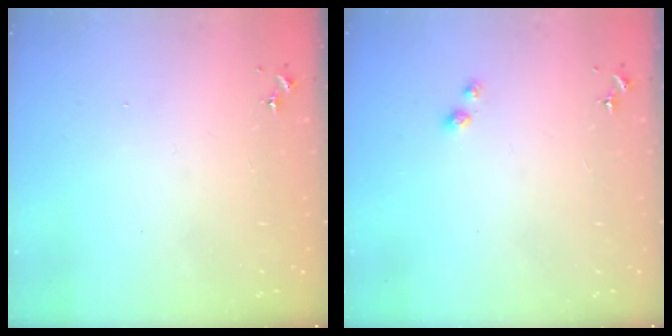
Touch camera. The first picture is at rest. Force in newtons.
{"total": 3.0, "press": 3.0, "slide": 0.5}